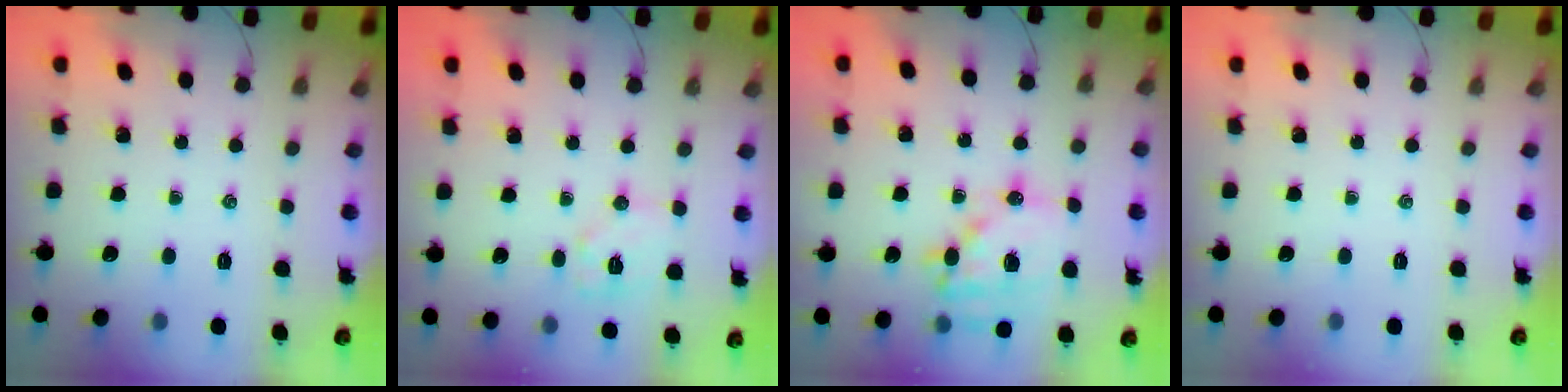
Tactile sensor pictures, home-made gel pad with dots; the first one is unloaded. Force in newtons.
{"total": 8.9, "press": 8.9, "slide": 0.6}
{"total": 16.3, "press": 15.9, "slide": 3.3}
{"total": 0.0}